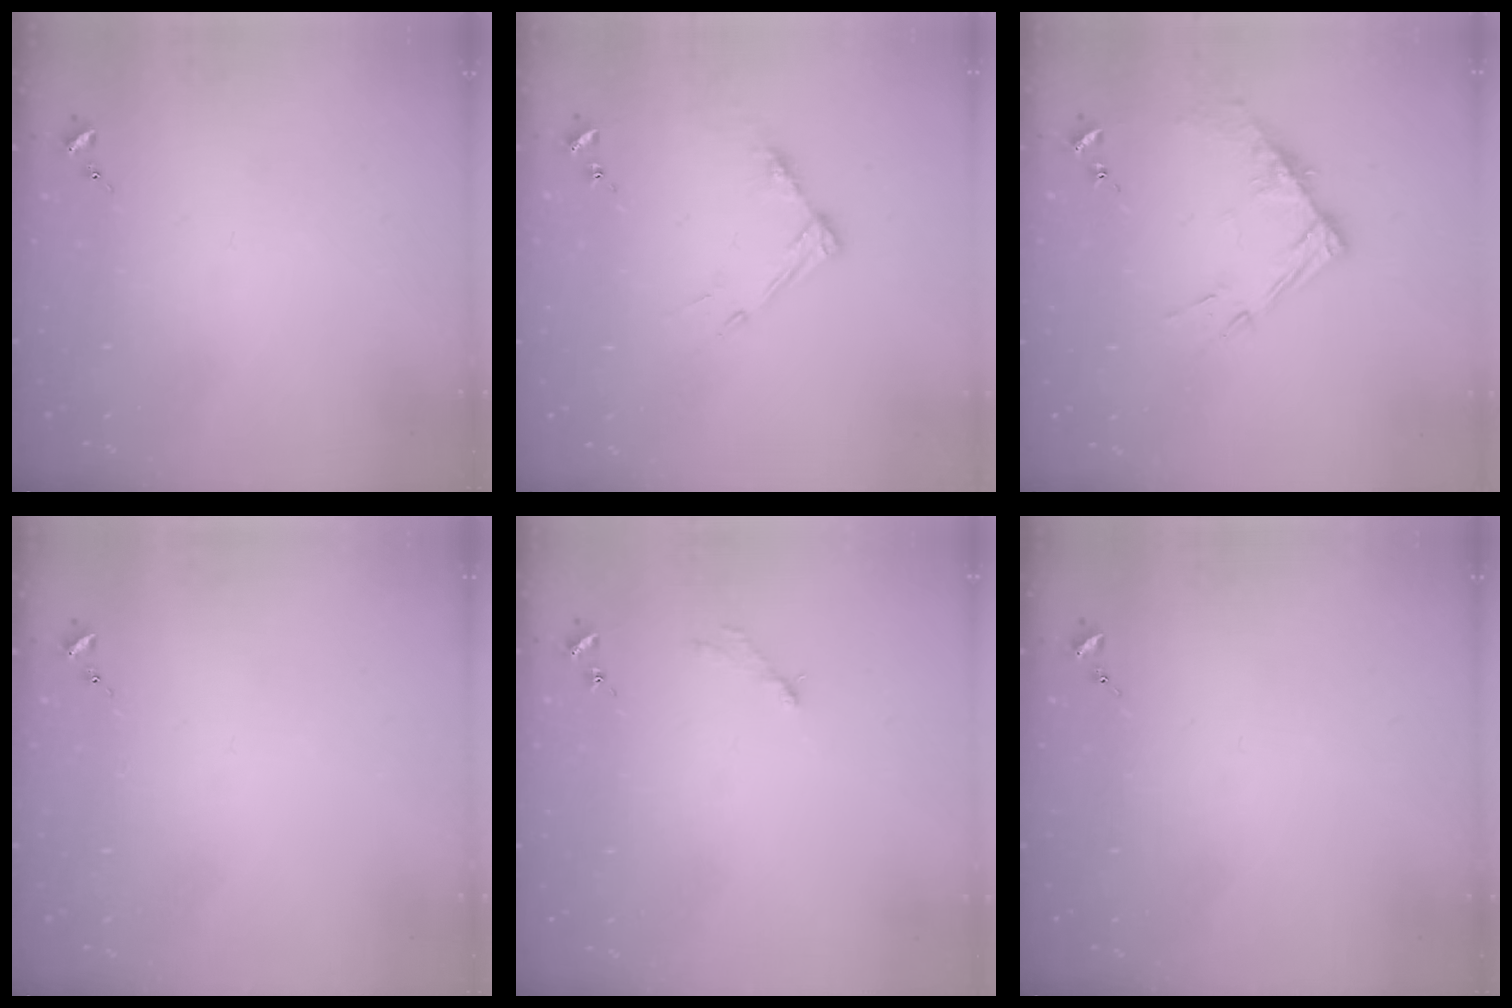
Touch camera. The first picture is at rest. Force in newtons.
{"total": 8.1, "press": 8.1, "slide": 0.6}
{"total": 10.1, "press": 10.0, "slide": 1.1}
{"total": 0.0}
{"total": 2.8, "press": 2.8, "slide": 0.4}
{"total": 0.0}